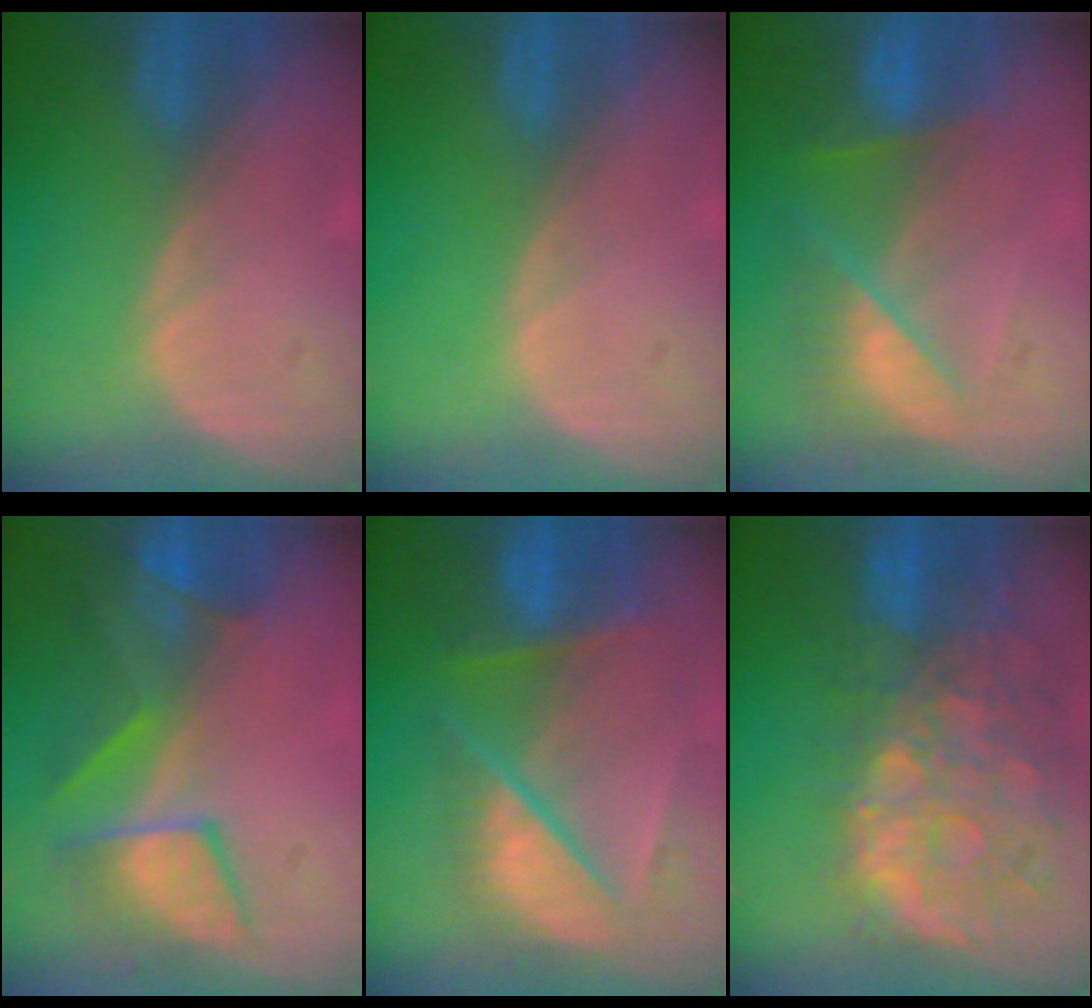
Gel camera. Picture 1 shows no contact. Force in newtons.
{"total": 0.0}
{"total": 7.3, "press": 6.6, "slide": 3.3}
{"total": 7.6, "press": 7.5, "slide": 1.1}
{"total": 9.3, "press": 8.2, "slide": 4.4}
{"total": 13.3, "press": 10.9, "slide": 7.6}